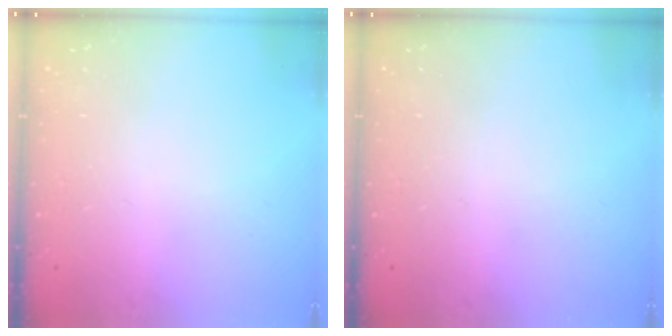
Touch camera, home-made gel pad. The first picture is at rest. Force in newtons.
{"total": 0.0}